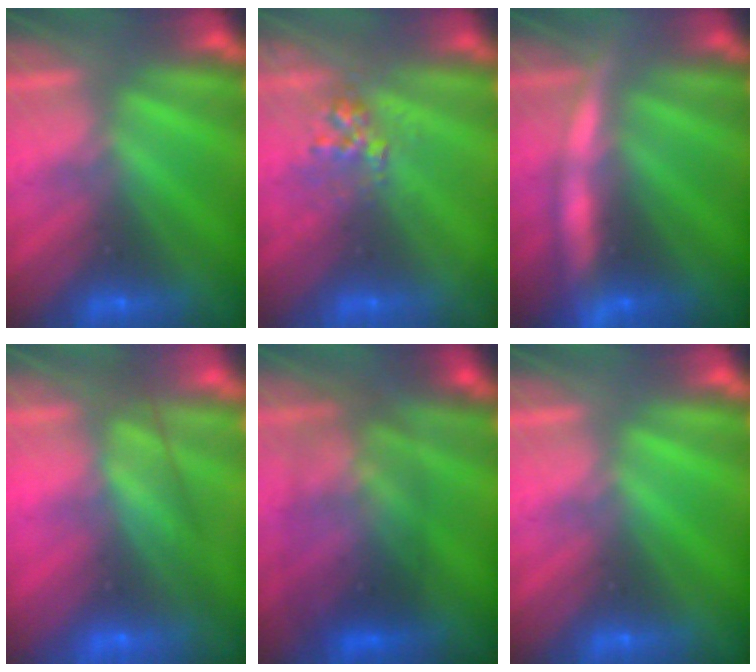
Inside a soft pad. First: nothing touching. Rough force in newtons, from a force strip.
{"total": 2.7}
{"total": 8.3}
{"total": 10.2}
{"total": 2.8}
{"total": 0.0}